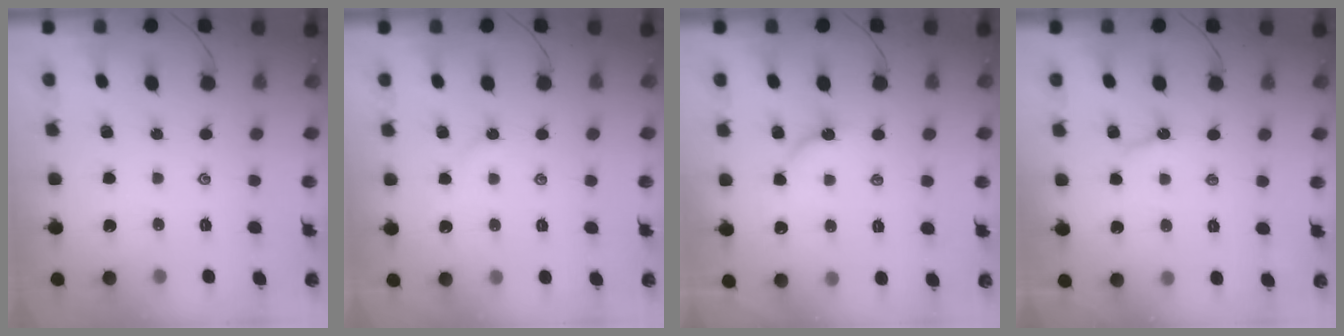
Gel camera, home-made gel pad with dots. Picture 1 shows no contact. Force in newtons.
{"total": 4.2, "press": 4.2, "slide": 0.4}
{"total": 4.7, "press": 4.6, "slide": 0.5}
{"total": 3.0, "press": 3.0, "slide": 0.3}